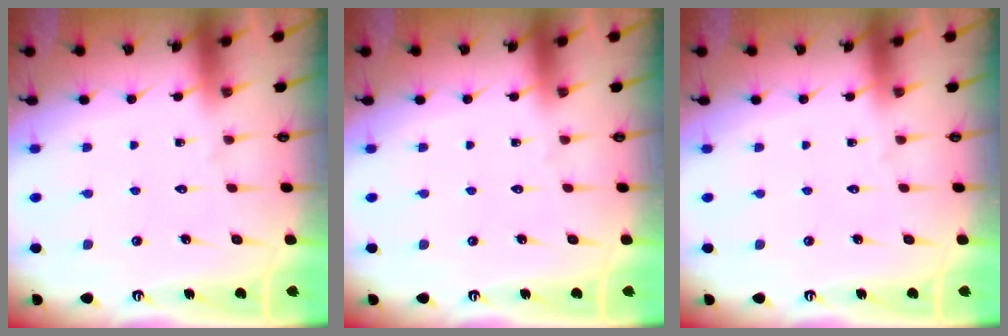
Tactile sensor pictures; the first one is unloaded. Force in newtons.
{"total": 0.0}
{"total": 0.0}